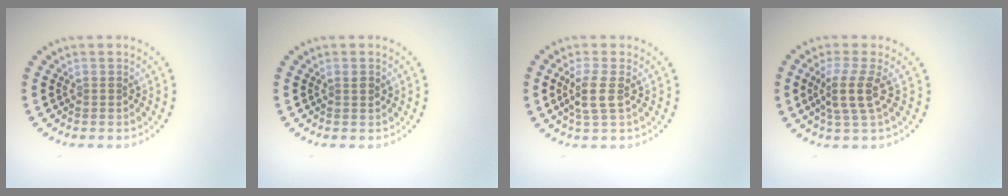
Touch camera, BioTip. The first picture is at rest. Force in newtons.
{"total": 0.8, "press": 0.8, "slide": 0.3}
{"total": 2.4, "press": 2.0, "slide": 1.3}
{"total": 3.0, "press": 2.2, "slide": 2.0}